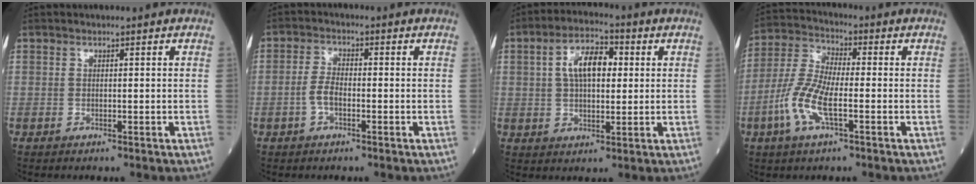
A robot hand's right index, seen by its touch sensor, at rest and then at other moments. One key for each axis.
{"total": 3.1, "fx": -1.0, "fy": 1.4, "fz": 2.6, "tx": -0.057, "ty": 0.005, "tz": -0.020}
{"total": 8.1, "fx": 1.9, "fy": 3.7, "fz": 7.0, "tx": -0.132, "ty": 0.021, "tz": 0.033}
{"total": 9.1, "fx": -2.9, "fy": 2.6, "fz": 8.3, "tx": -0.189, "ty": 0.001, "tz": -0.060}